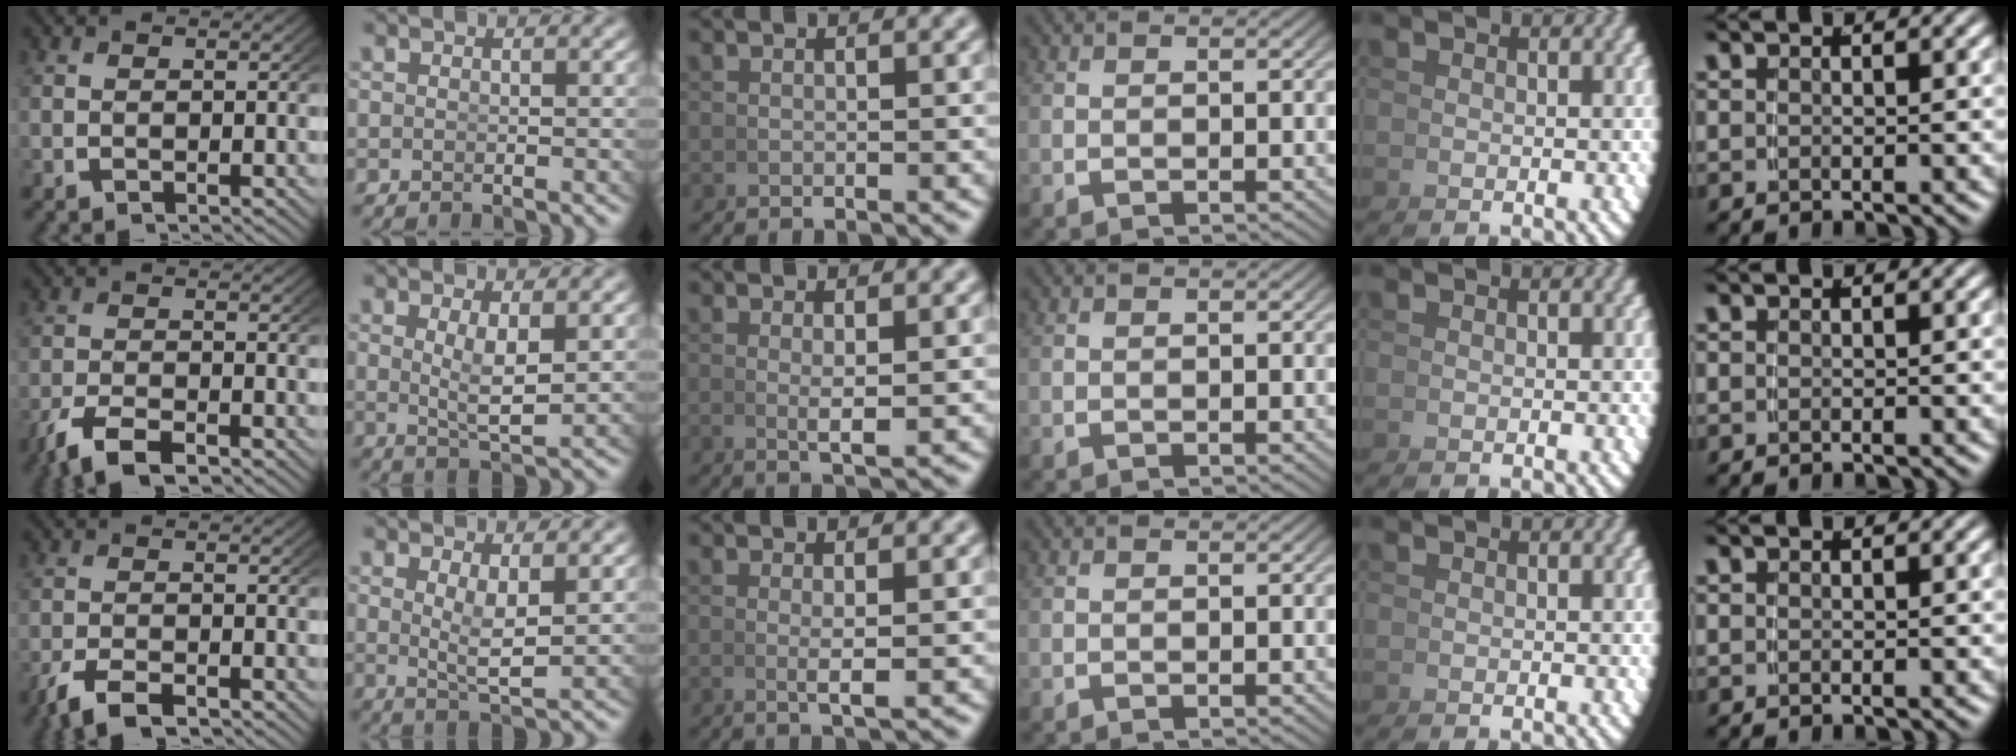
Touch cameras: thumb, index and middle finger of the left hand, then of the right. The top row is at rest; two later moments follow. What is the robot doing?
{"motion": "grasp_and_lifting", "object": "photo album"}